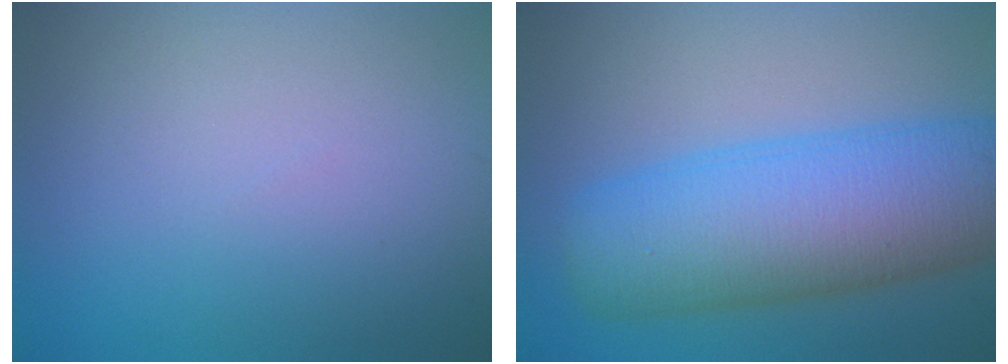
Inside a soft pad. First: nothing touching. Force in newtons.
{"total": 11.5, "press": 11.5, "slide": 0.3}